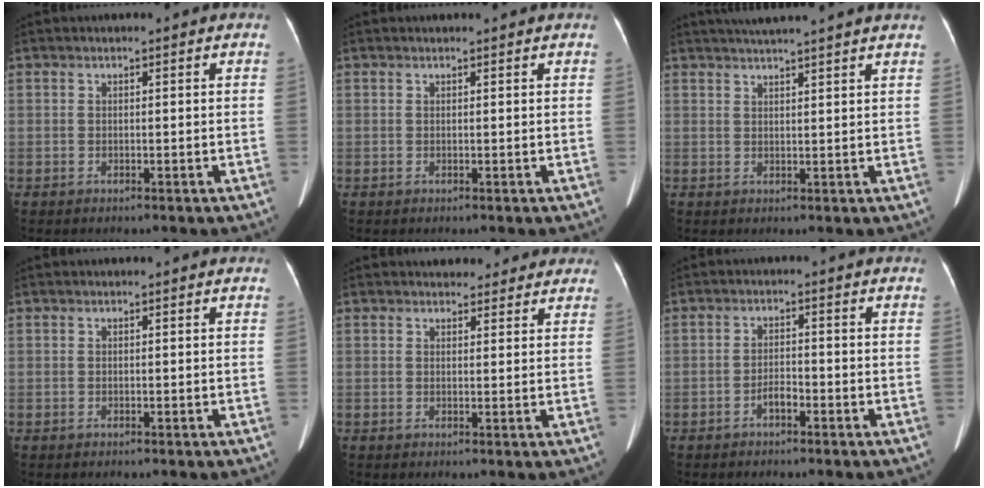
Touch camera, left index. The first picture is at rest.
{"total": 1.3, "force": [1.2, -0.1, 0.3], "torque": [-0.010, 0.010, 0.017]}
{"total": 9.3, "force": [8.2, -0.7, 4.3], "torque": [-0.068, 0.031, 0.104]}
{"total": 0.0}
{"total": 6.9, "force": [6.0, 2.9, 1.5], "torque": [0.004, 0.011, 0.063]}
{"total": 2.1, "force": [-1.4, 0.7, 1.4], "torque": [-0.024, 0.004, -0.025]}